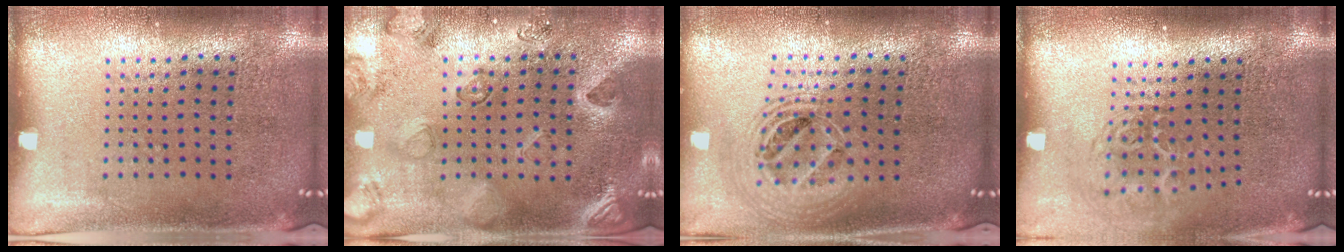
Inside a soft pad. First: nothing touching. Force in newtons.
{"total": 2.3, "press": 2.0, "slide": 1.1}
{"total": 2.0, "press": 1.6, "slide": 1.2}
{"total": 1.7, "press": 1.1, "slide": 1.2}